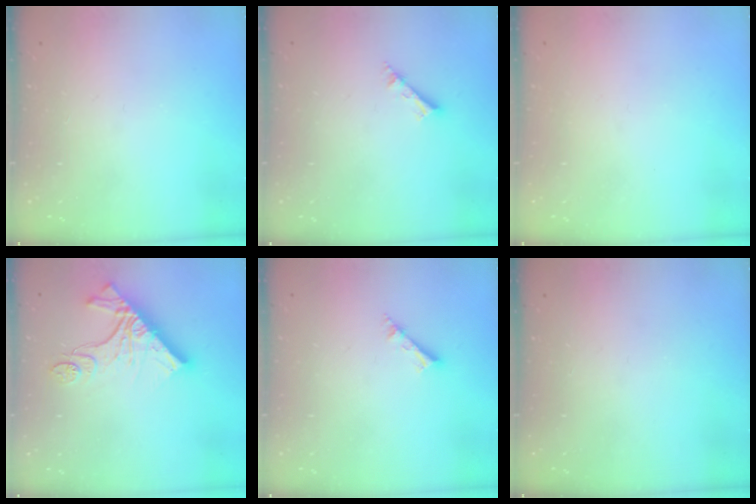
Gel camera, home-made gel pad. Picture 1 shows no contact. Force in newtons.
{"total": 2.5, "press": 2.5, "slide": 0.1}
{"total": 0.8, "press": 0.7, "slide": 0.3}
{"total": 14.3, "press": 14.3, "slide": 1.5}
{"total": 2.5, "press": 2.5, "slide": 0.1}
{"total": 0.0}